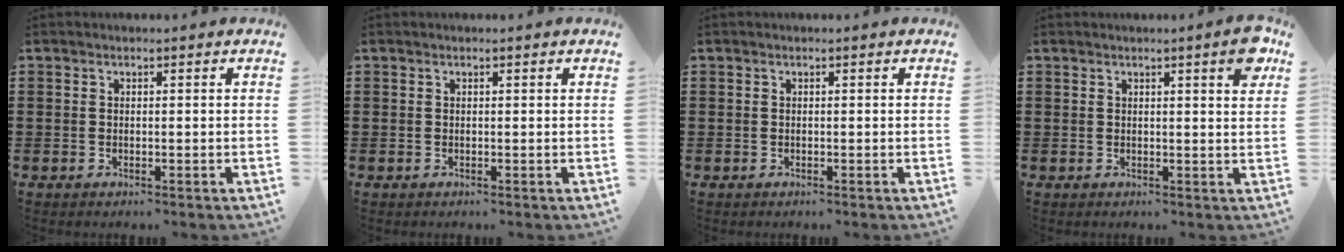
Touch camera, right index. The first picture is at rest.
{"total": 0.0}
{"total": 0.0}
{"total": 3.5, "force": [2.1, 0.4, 2.8], "torque": [-0.043, -0.001, 0.031]}